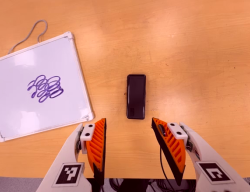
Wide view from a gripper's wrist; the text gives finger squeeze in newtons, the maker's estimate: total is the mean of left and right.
{"total": 0.0}